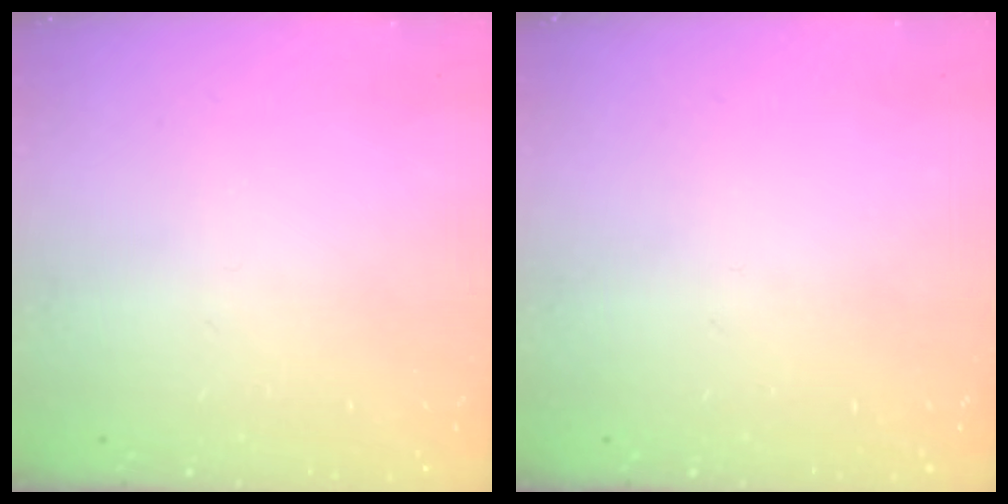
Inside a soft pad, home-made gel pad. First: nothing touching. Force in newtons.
{"total": 0.0}